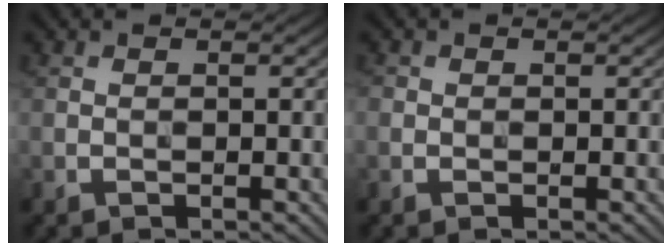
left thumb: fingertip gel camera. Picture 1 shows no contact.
{"total": 0.6, "force": [0.0, 0.6, 0.1], "torque": [0.000, -0.003, -0.003]}